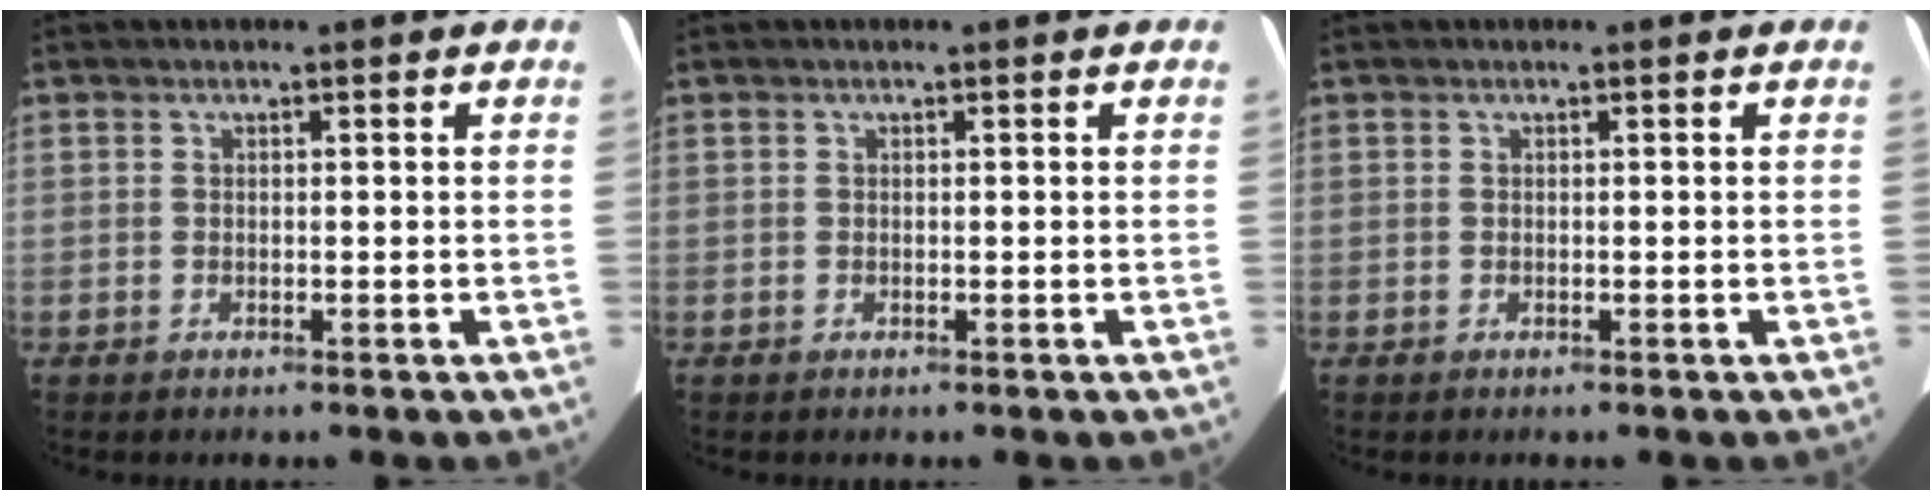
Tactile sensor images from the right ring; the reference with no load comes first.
{"total": 0.0}
{"total": 0.0}